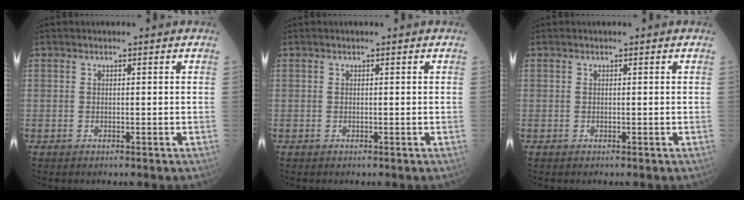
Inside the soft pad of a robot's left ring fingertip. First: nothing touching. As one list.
[{"total": 0.0}, {"total": 0.0}]